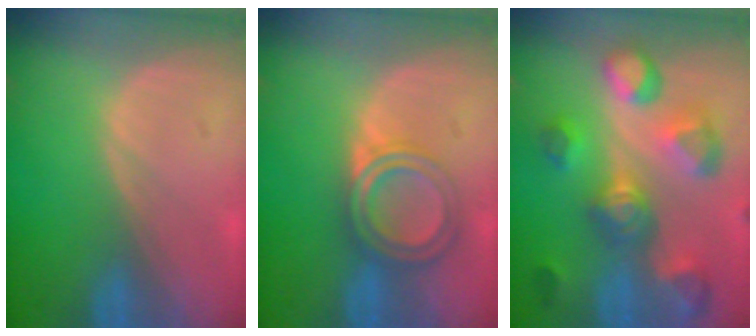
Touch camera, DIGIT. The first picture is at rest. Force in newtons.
{"total": 5.3, "press": 5.3, "slide": 0.1}
{"total": 11.1, "press": 9.9, "slide": 5.0}